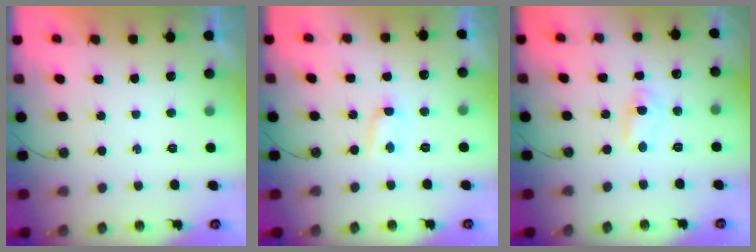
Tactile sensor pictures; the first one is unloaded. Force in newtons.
{"total": 2.5, "press": 2.3, "slide": 0.8}
{"total": 2.3, "press": 2.3, "slide": 0.3}